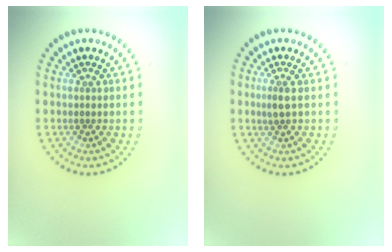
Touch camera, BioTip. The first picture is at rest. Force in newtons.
{"total": 1.2, "press": 1.0, "slide": 0.6}